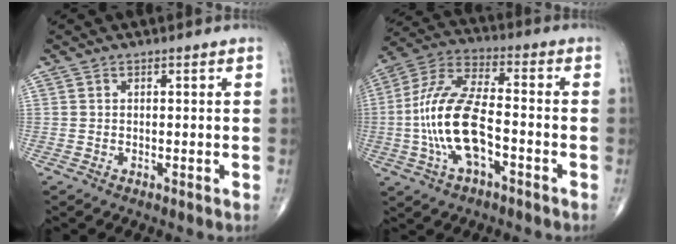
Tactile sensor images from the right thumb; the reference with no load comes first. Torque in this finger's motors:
{"motor_torque": [1.83, 1.63, 1.87, -0.07, 0.62]}